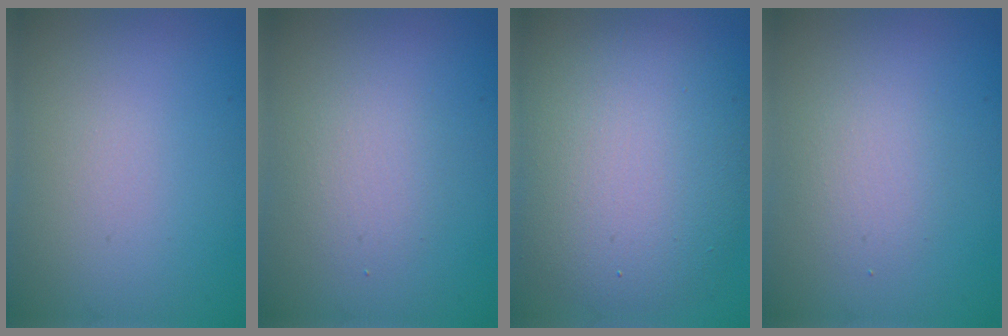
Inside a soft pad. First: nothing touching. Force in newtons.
{"total": 1.9, "press": 1.9, "slide": 0.1}
{"total": 9.4, "press": 9.3, "slide": 0.7}
{"total": 1.9, "press": 1.9, "slide": 0.1}